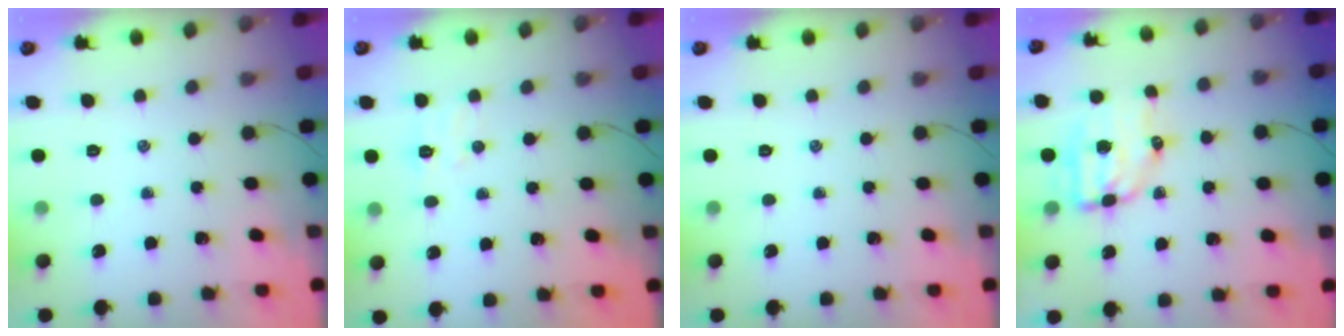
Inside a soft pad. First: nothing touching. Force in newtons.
{"total": 4.6, "press": 4.4, "slide": 1.1}
{"total": 0.0}
{"total": 7.7, "press": 7.6, "slide": 1.1}